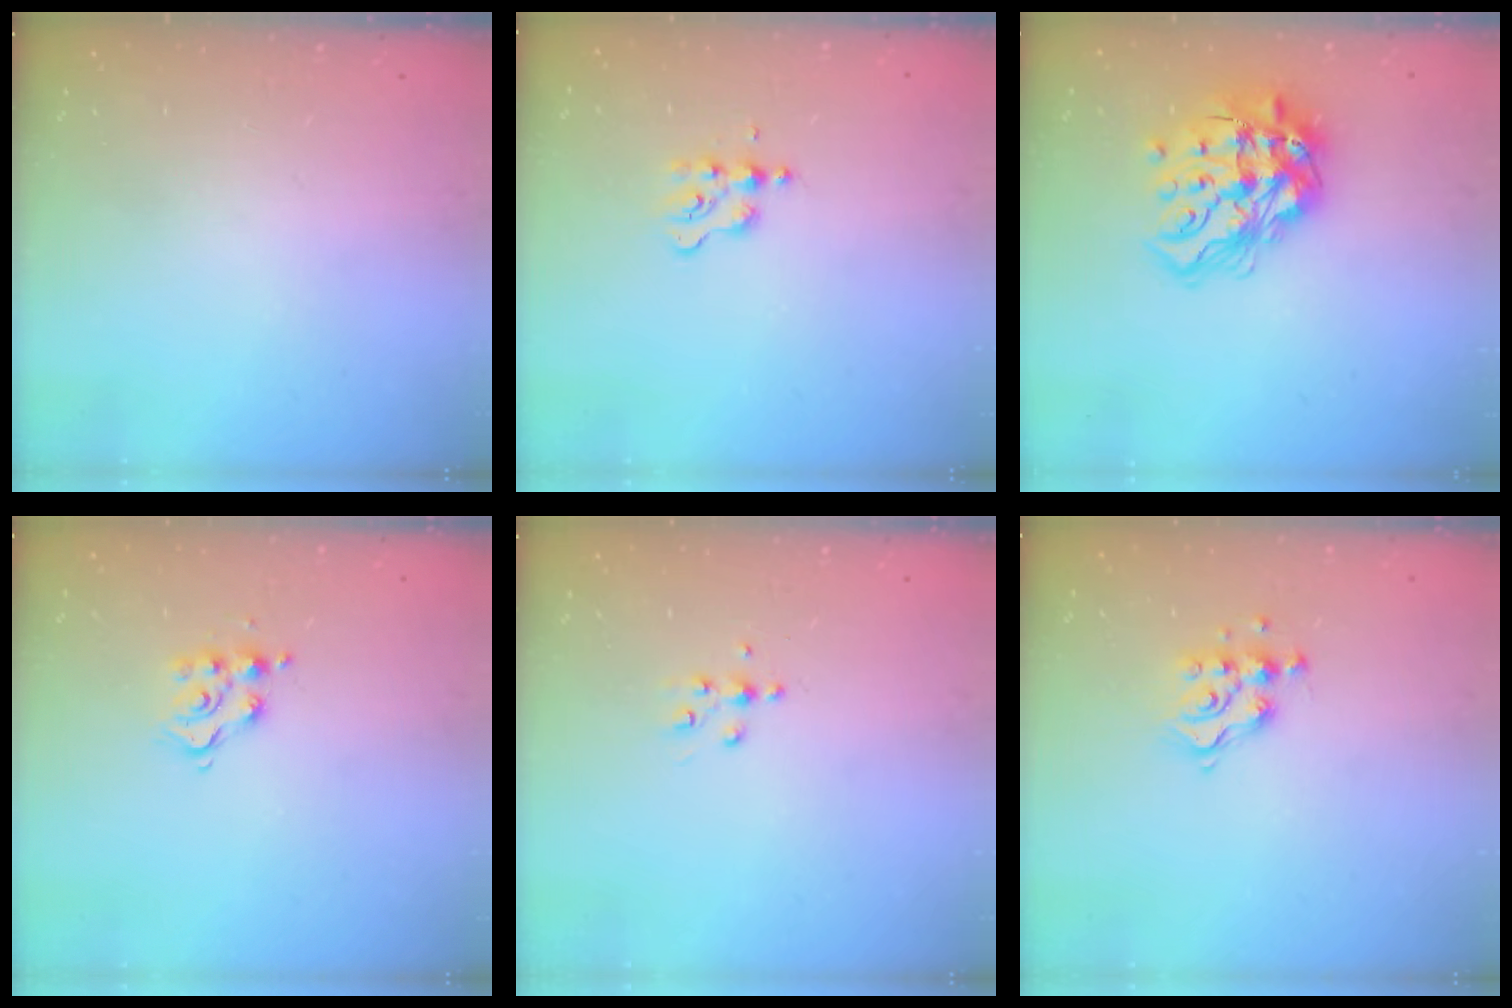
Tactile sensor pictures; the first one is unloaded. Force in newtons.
{"total": 2.4, "press": 2.4, "slide": 0.3}
{"total": 18.6, "press": 18.6, "slide": 1.7}
{"total": 8.8, "press": 8.7, "slide": 0.7}
{"total": 4.7, "press": 4.6, "slide": 0.5}
{"total": 9.0, "press": 9.0, "slide": 0.3}